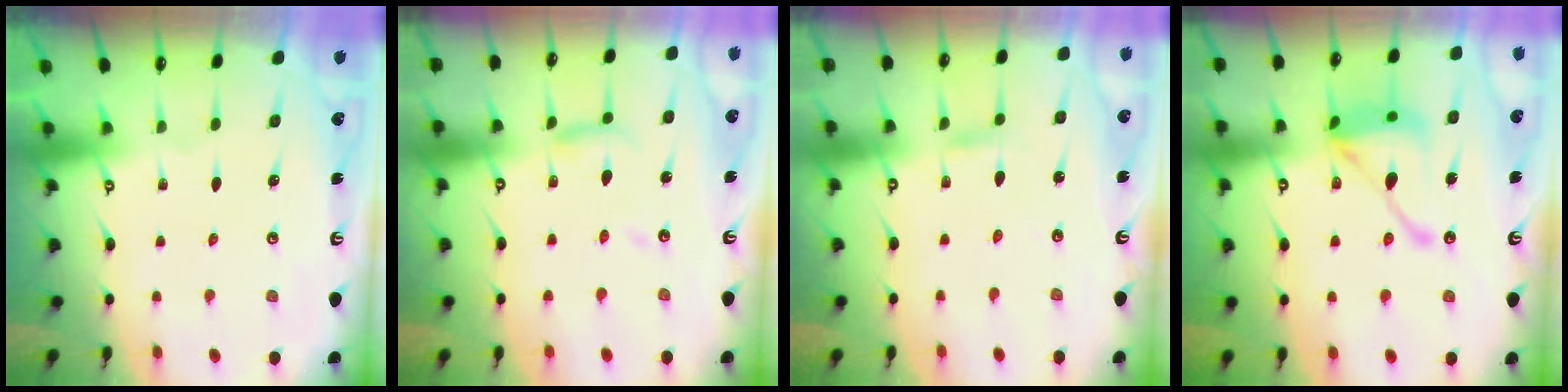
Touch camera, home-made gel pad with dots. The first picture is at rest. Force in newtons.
{"total": 7.0, "press": 7.0, "slide": 0.5}
{"total": 1.4, "press": 1.4, "slide": 0.1}
{"total": 16.1, "press": 16.0, "slide": 1.6}